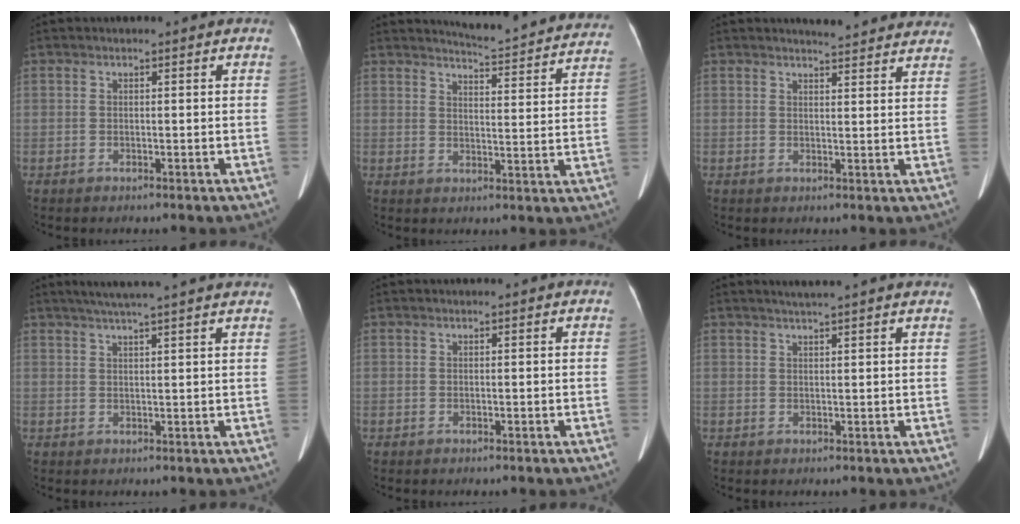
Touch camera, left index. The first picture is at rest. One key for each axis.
{"total": 17.7, "fx": 17.1, "fy": 1.4, "fz": 4.3, "tx": -0.051, "ty": -0.066, "tz": 0.187}
{"total": 10.8, "fx": 10.3, "fy": 1.4, "fz": 2.7, "tx": -0.015, "ty": -0.004, "tz": 0.102}
{"total": 11.8, "fx": 9.9, "fy": -0.2, "fz": 6.4, "tx": -0.101, "ty": 0.035, "tz": 0.121}
{"total": 0.0}
{"total": 6.4, "fx": 5.6, "fy": -0.3, "fz": 3.1, "tx": -0.047, "ty": 0.024, "tz": 0.066}